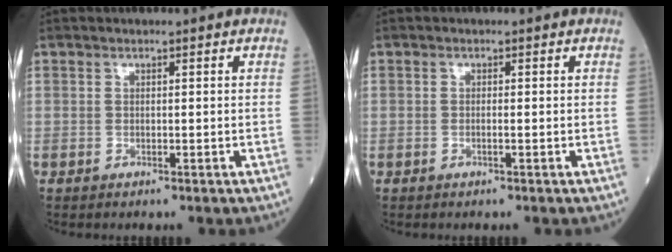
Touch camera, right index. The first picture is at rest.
{"total": 0.6, "force": [-0.2, 0.0, 0.6], "torque": [-0.013, 0.000, -0.004]}